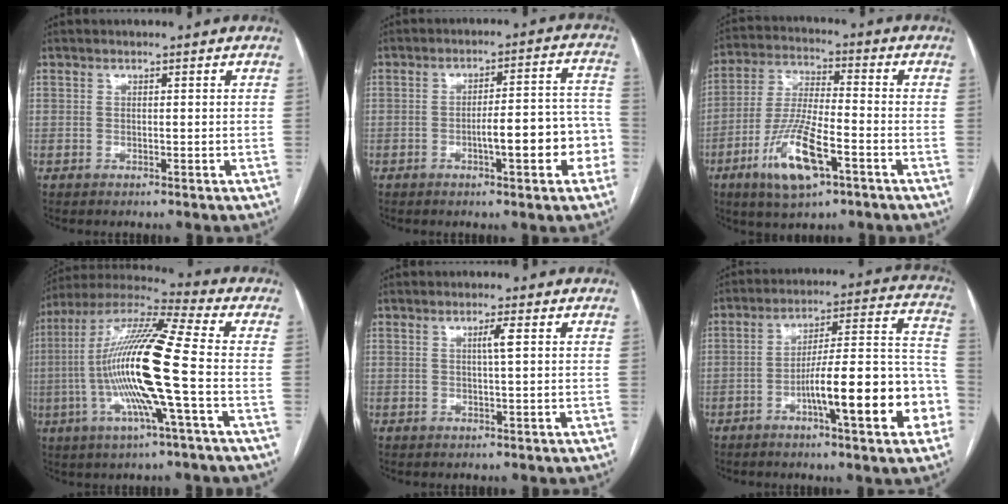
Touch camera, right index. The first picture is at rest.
{"total": 9.8, "force": [-3.2, 2.2, 9.0], "torque": [-0.113, 0.034, -0.038]}
{"total": 12.5, "force": [-5.8, 2.9, 10.7], "torque": [-0.218, -0.012, -0.103]}
{"total": 17.8, "force": [-2.9, 0.1, 17.6], "torque": [-0.346, -0.001, -0.067]}
{"total": 2.1, "force": [0.5, -0.3, 2.0], "torque": [-0.034, 0.000, 0.009]}
{"total": 17.7, "force": [-6.4, 2.6, 16.3], "torque": [-0.206, 0.028, -0.090]}